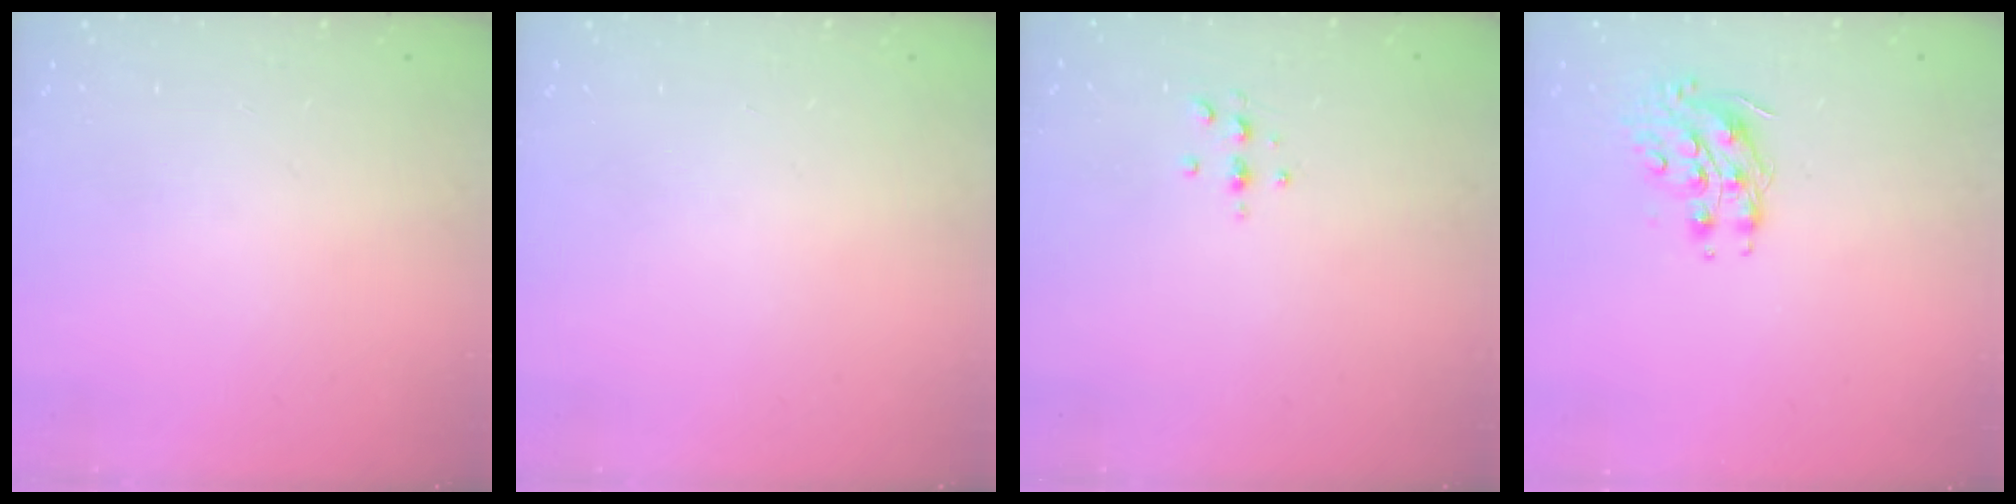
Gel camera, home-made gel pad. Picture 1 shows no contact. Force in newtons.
{"total": 0.0}
{"total": 3.5, "press": 3.4, "slide": 0.3}
{"total": 8.4, "press": 8.4, "slide": 0.5}